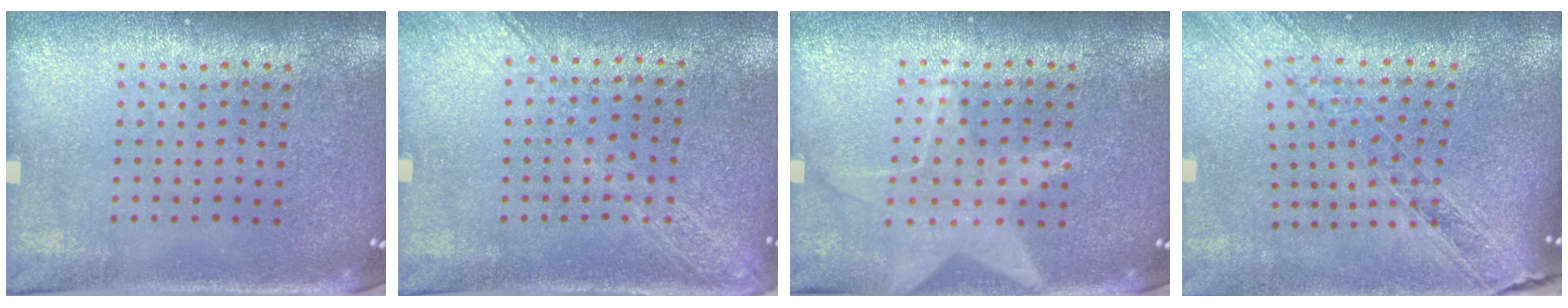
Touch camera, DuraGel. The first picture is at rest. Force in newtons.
{"total": 1.6, "press": 1.5, "slide": 0.6}
{"total": 1.4, "press": 1.3, "slide": 0.4}
{"total": 1.6, "press": 1.5, "slide": 0.6}